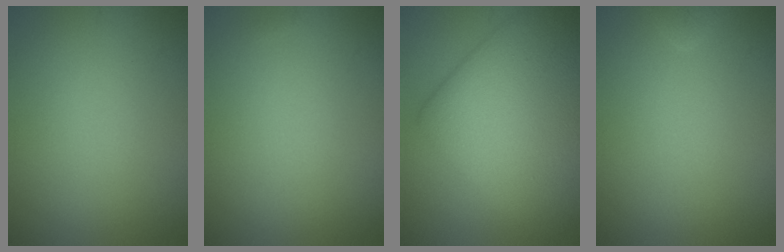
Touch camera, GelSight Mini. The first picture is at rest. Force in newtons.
{"total": 0.0}
{"total": 11.2, "press": 11.2, "slide": 0.3}
{"total": 1.0, "press": 1.0, "slide": 0.1}